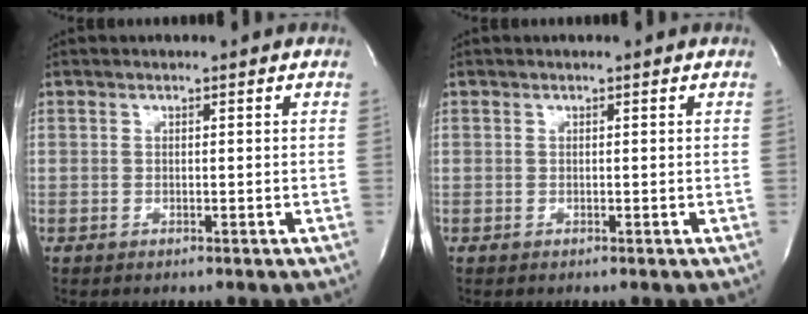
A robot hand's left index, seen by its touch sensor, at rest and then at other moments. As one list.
[{"total": 0.0}]